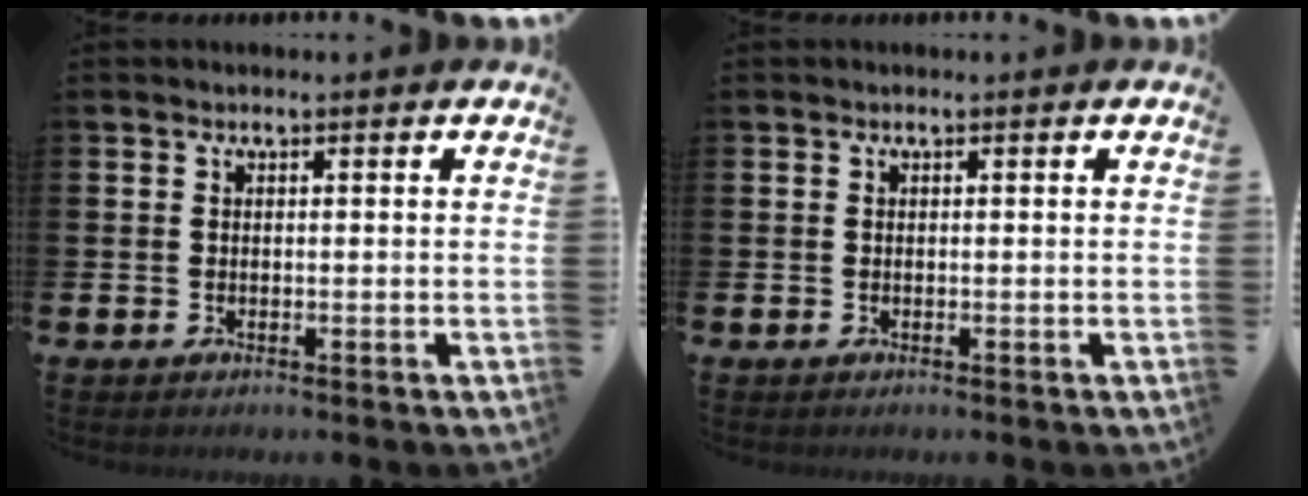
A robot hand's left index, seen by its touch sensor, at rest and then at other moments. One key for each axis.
{"total": 0.0}